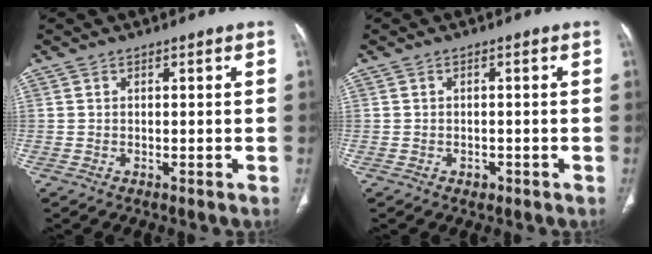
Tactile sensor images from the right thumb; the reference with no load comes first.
{"total": 1.3, "force": [-0.6, 1.0, 0.5], "torque": [-0.006, 0.003, -0.007]}